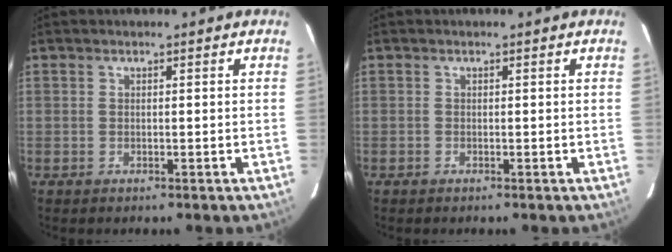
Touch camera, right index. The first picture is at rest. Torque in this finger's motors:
{"motor_torque": [-0.29, -0.19, -0.04, 0.00]}